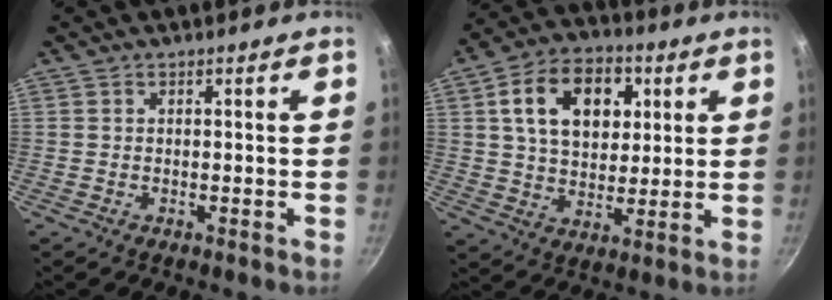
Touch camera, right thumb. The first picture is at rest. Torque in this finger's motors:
{"motor_torque": [-0.42, 2.86, 1.44, 0.36, 0.09]}